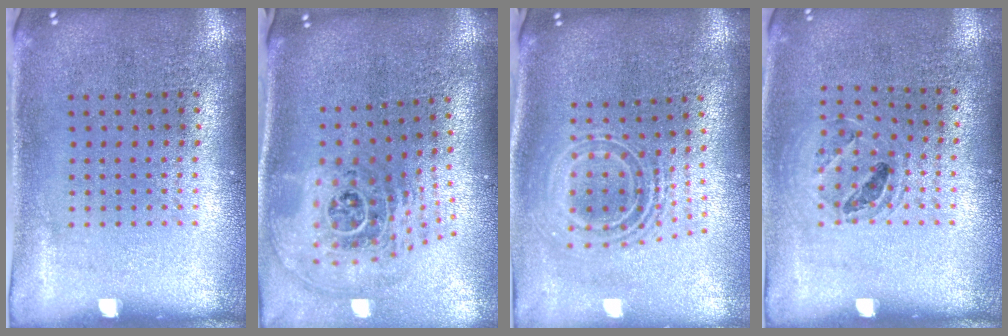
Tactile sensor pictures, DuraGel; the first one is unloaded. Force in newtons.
{"total": 2.8, "press": 1.8, "slide": 2.1}
{"total": 2.2, "press": 1.6, "slide": 1.5}
{"total": 1.0, "press": 0.9, "slide": 0.2}